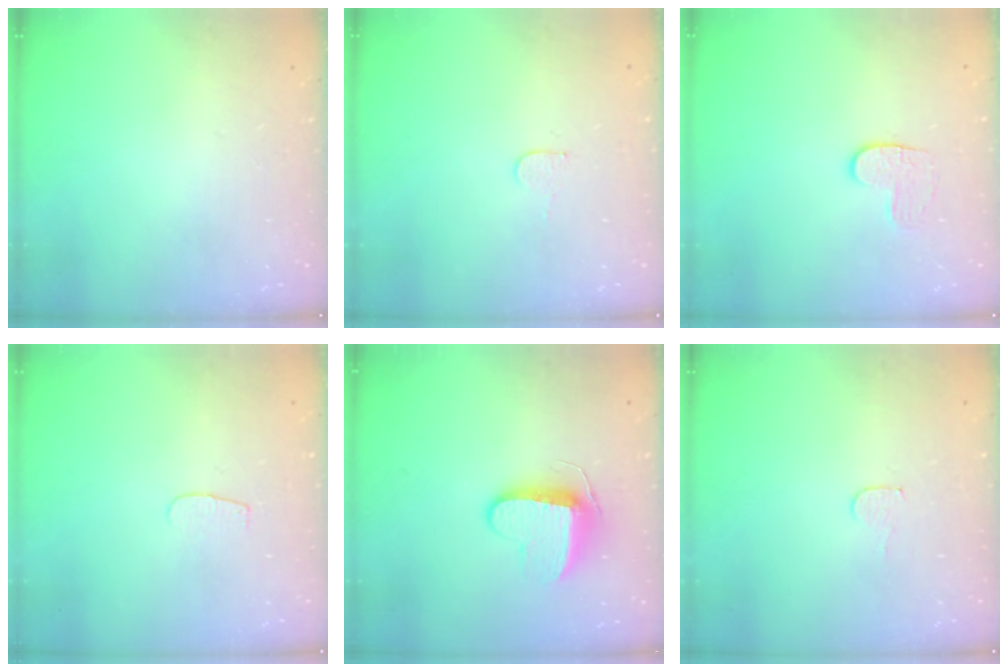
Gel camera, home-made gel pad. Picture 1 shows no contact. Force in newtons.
{"total": 3.4, "press": 3.4, "slide": 0.2}
{"total": 4.0, "press": 4.0, "slide": 0.4}
{"total": 2.8, "press": 2.8, "slide": 0.2}
{"total": 9.4, "press": 9.4, "slide": 0.5}
{"total": 3.7, "press": 3.7, "slide": 0.3}